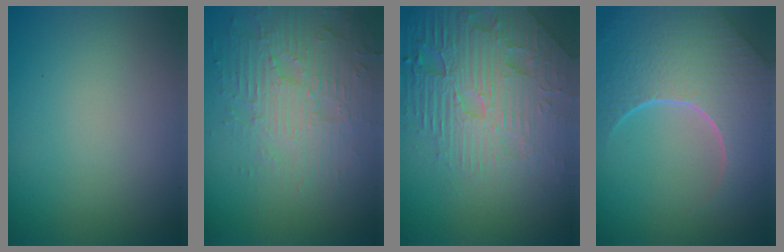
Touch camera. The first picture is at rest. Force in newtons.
{"total": 4.1, "press": 3.9, "slide": 1.2}
{"total": 7.3, "press": 5.9, "slide": 4.4}
{"total": 8.8, "press": 6.3, "slide": 6.1}